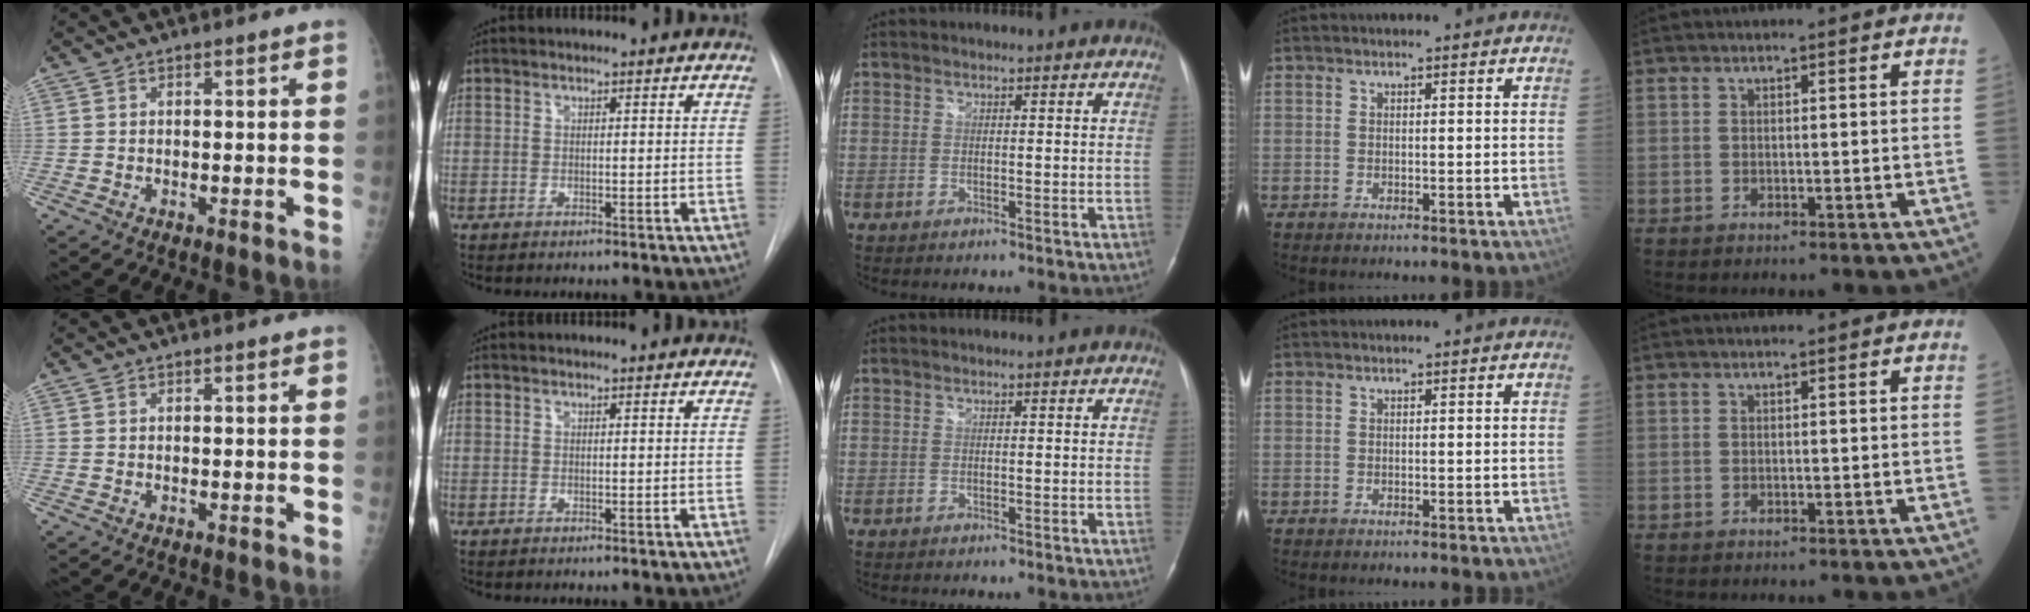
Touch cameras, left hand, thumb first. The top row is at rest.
{}